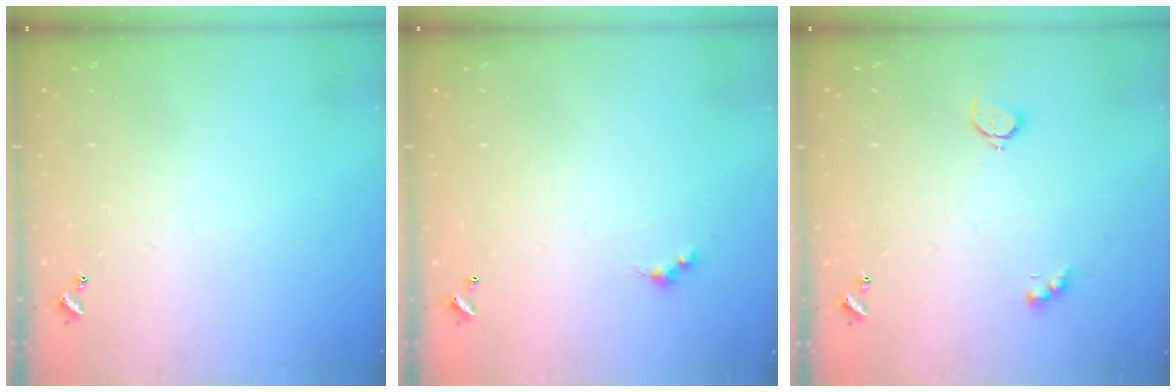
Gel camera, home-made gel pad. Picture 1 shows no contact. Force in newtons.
{"total": 1.5, "press": 1.4, "slide": 0.3}
{"total": 2.6, "press": 2.5, "slide": 0.5}